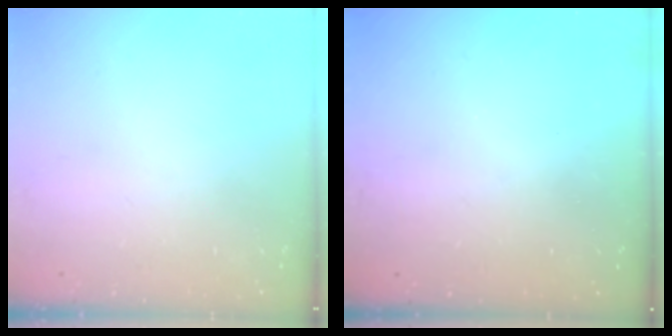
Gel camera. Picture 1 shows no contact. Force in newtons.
{"total": 3.3, "press": 3.3, "slide": 0.2}